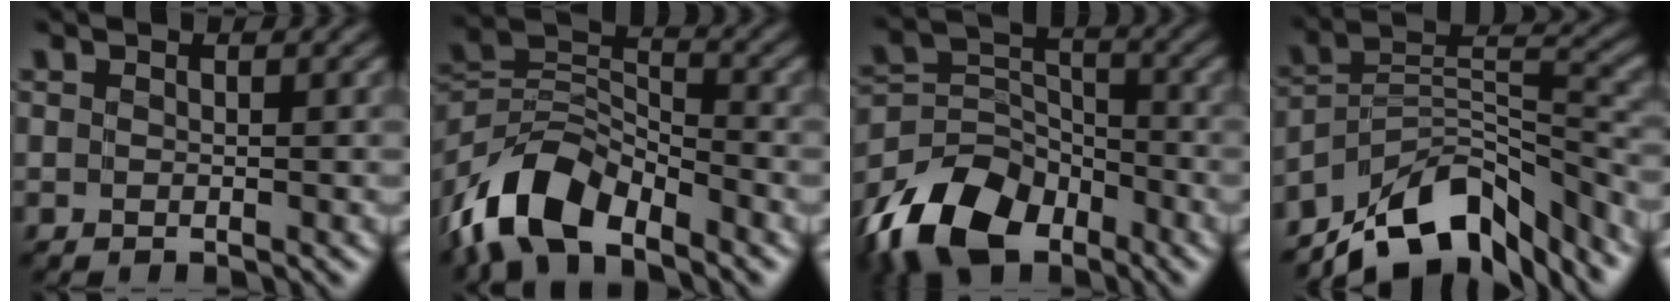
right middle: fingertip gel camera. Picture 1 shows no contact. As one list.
[{"total": 8.8, "force": [-6.2, 4.2, 4.5], "torque": [-0.090, 0.005, -0.132]}, {"total": 9.5, "force": [-6.7, 5.5, 3.9], "torque": [-0.082, -0.001, -0.141]}, {"total": 10.8, "force": [-8.9, 4.0, 4.7], "torque": [-0.077, 0.016, -0.169]}]